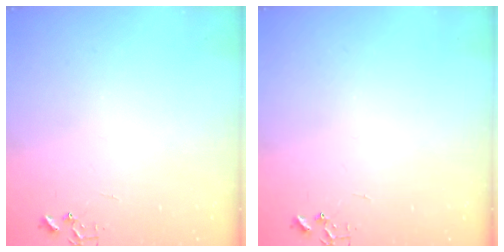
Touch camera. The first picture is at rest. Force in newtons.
{"total": 0.0}